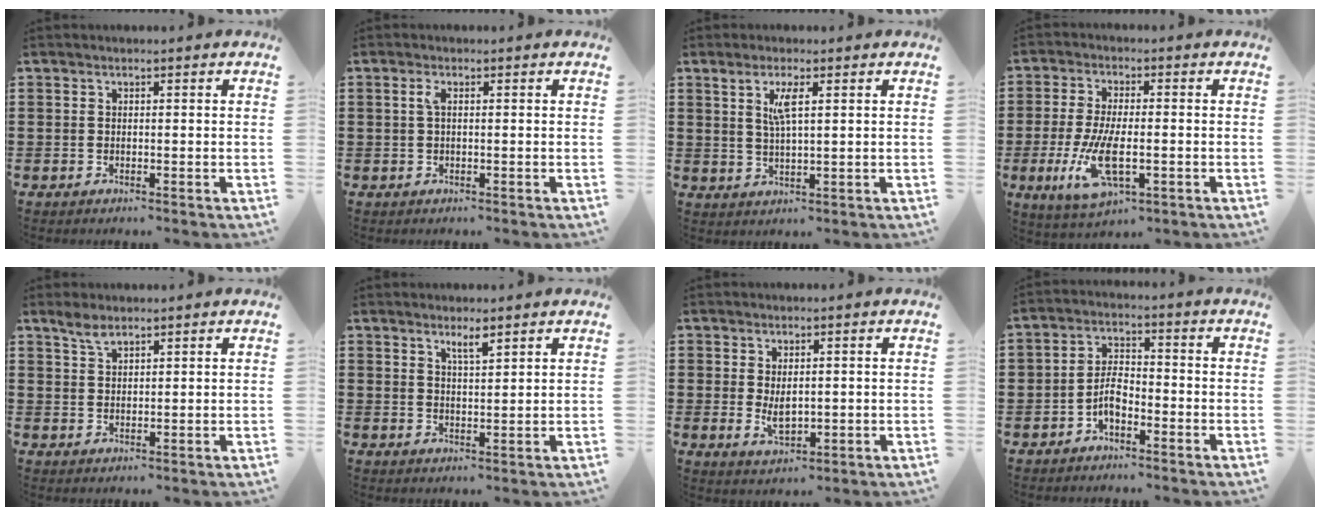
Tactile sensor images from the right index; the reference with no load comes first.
{"total": 1.4, "force": [0.2, 0.3, 1.4], "torque": [-0.028, 0.002, 0.002]}
{"total": 3.8, "force": [1.5, 0.7, 3.4], "torque": [-0.072, 0.003, 0.024]}
{"total": 9.0, "force": [-2.1, 3.8, 7.9], "torque": [-0.179, -0.017, -0.040]}
{"total": 2.7, "force": [2.1, 1.0, 1.4], "torque": [-0.034, 0.001, 0.040]}
{"total": 2.6, "force": [2.0, 0.4, 1.6], "torque": [-0.025, -0.001, 0.033]}
{"total": 3.1, "force": [0.1, 1.7, 2.6], "torque": [-0.043, -0.001, 0.002]}
{"total": 4.0, "force": [-2.2, 2.1, 2.6], "torque": [-0.062, 0.002, -0.046]}